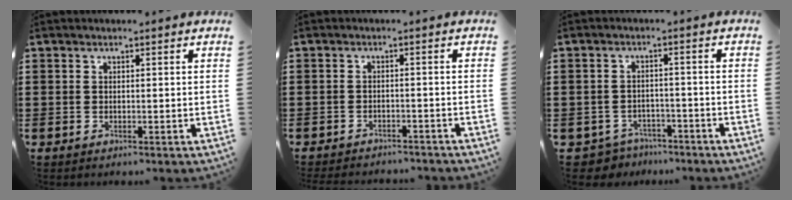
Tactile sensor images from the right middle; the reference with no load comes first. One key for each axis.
{"total": 2.1, "fx": -2.1, "fy": 0.3, "fz": -0.2, "tx": -0.003, "ty": 0.002, "tz": -0.048}
{"total": 3.4, "fx": -3.2, "fy": 1.0, "fz": -0.3, "tx": -0.014, "ty": -0.001, "tz": -0.072}